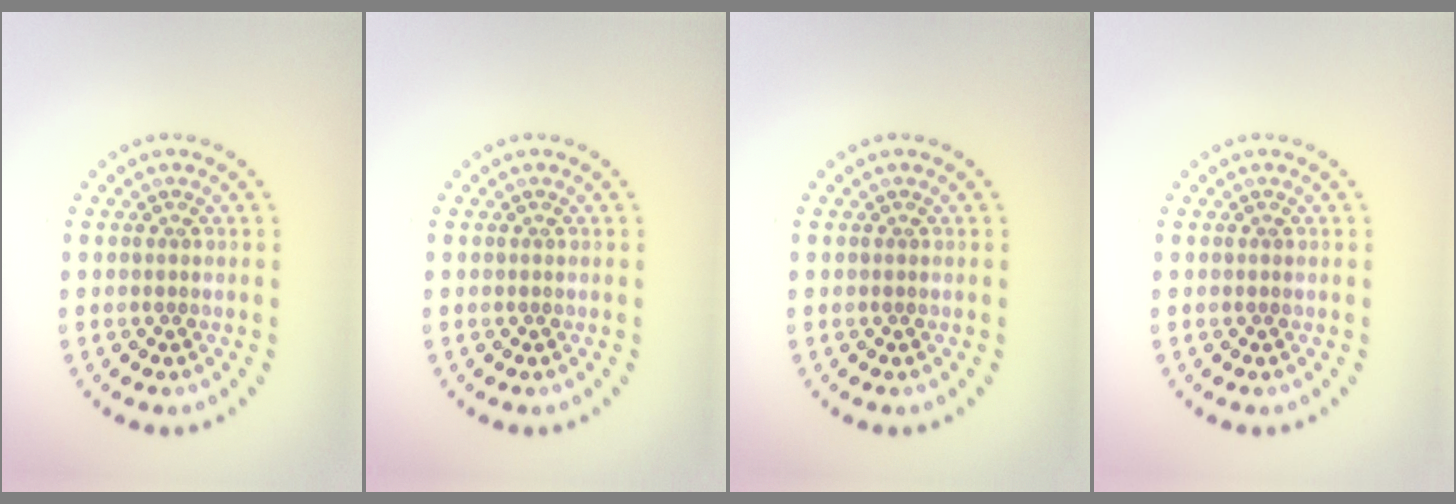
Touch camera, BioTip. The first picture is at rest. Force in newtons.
{"total": 0.0}
{"total": 0.0}
{"total": 0.0}